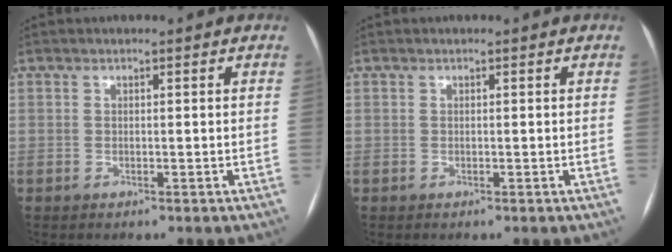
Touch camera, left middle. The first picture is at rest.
{"total": 0.0}